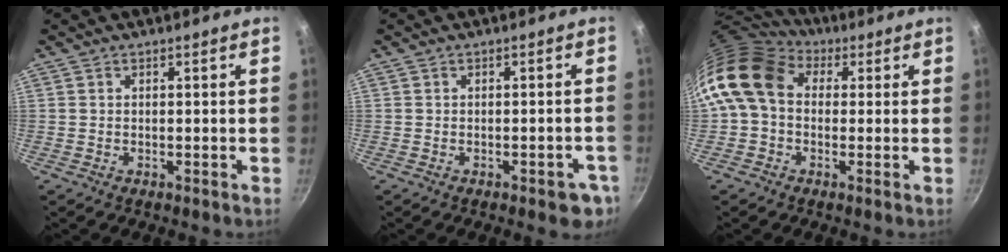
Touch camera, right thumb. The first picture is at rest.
{"total": 5.2, "force": [-2.4, 2.2, 4.0], "torque": [-0.027, 0.015, -0.022]}
{"total": 12.6, "force": [2.5, 9.7, 7.7], "torque": [-0.127, 0.014, 0.023]}